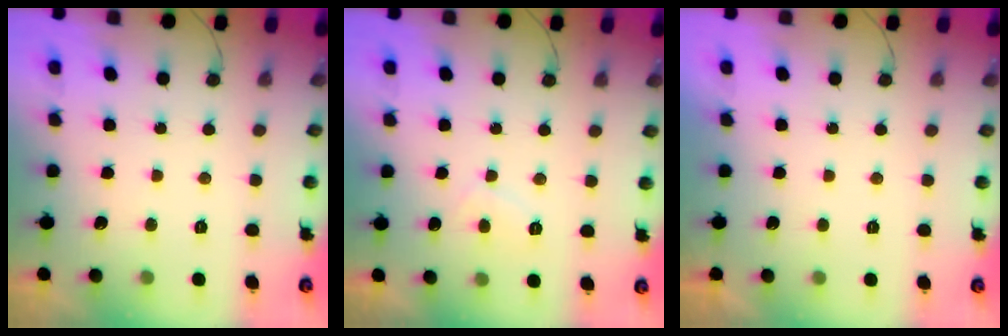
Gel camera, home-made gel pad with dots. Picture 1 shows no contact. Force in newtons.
{"total": 2.4, "press": 2.3, "slide": 0.7}
{"total": 2.1, "press": 2.1, "slide": 0.4}